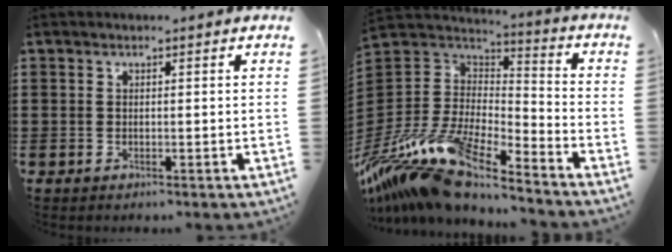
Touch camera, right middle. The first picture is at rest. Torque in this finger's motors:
{"motor_torque": [1.57, -0.57, 0.63, 0.21]}